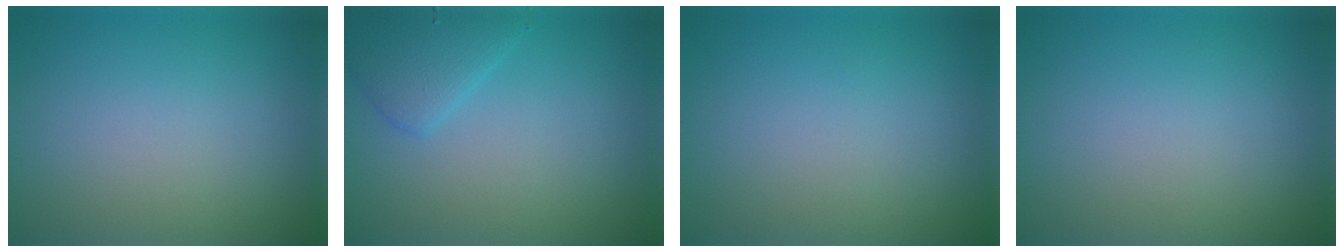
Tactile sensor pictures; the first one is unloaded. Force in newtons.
{"total": 2.6, "press": 2.6, "slide": 0.2}
{"total": 0.0}
{"total": 0.0}